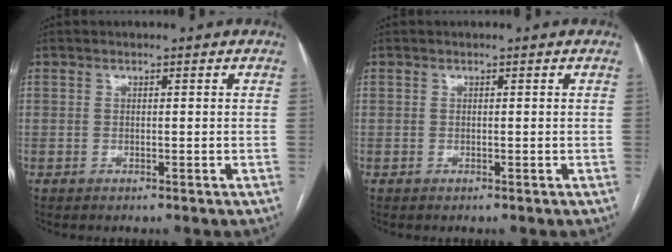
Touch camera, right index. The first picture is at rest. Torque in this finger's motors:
{"motor_torque": [0.02, -0.09, 0.00, 0.01]}